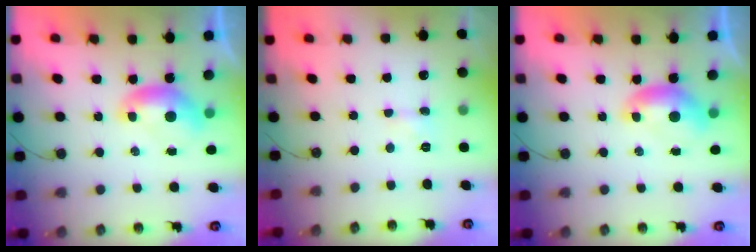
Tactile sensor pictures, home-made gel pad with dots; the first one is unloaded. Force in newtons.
{"total": 1.4, "press": 1.3, "slide": 0.3}
{"total": 0.0}